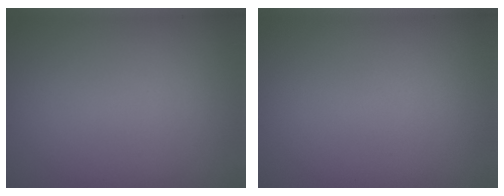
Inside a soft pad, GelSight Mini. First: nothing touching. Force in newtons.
{"total": 0.0}